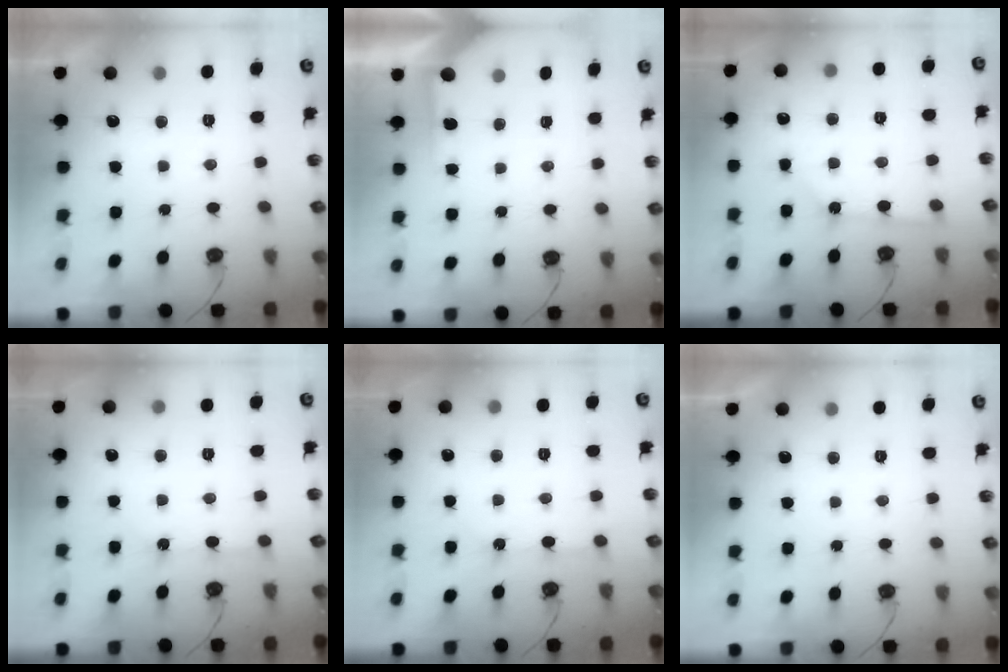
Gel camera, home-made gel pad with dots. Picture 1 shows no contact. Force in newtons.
{"total": 1.6, "press": 1.6, "slide": 0.2}
{"total": 2.8, "press": 2.8, "slide": 0.2}
{"total": 5.5, "press": 5.4, "slide": 0.8}
{"total": 5.5, "press": 5.4, "slide": 0.8}
{"total": 0.0}